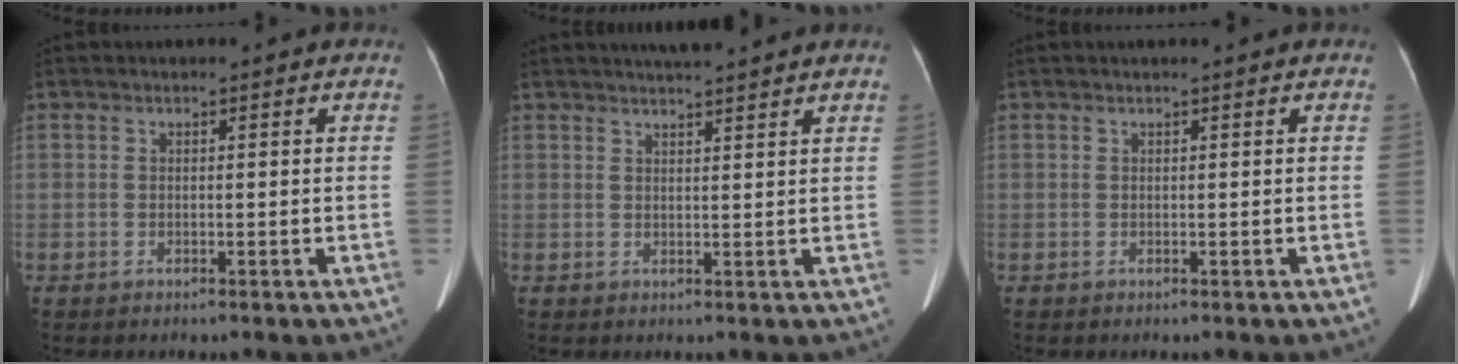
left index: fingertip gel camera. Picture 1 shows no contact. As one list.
[{"total": 5.6, "force": [5.1, -0.2, 2.3], "torque": [-0.041, 0.018, 0.068]}, {"total": 0.8, "force": [0.7, -0.1, 0.4], "torque": [-0.004, 0.010, 0.015]}]